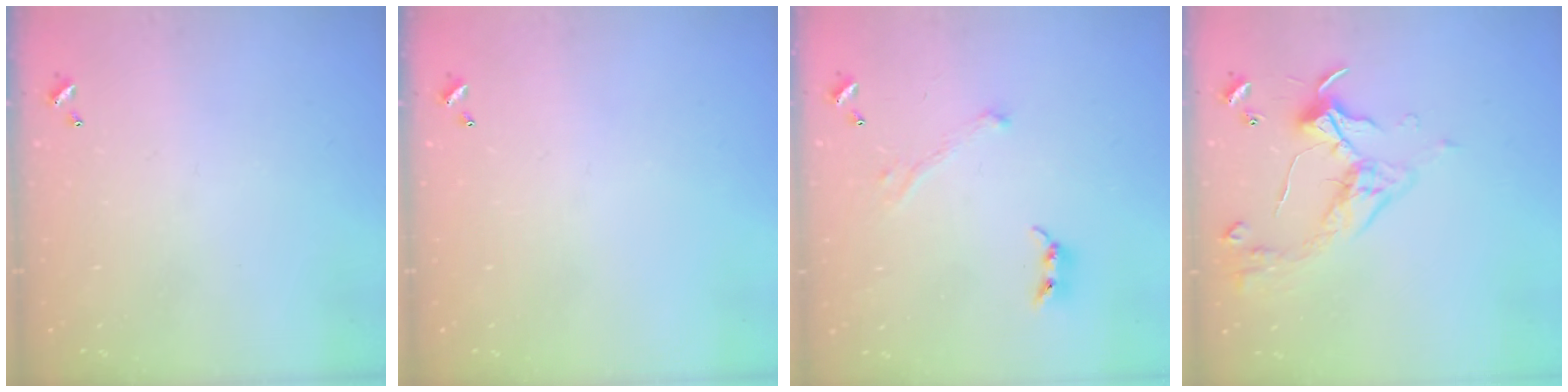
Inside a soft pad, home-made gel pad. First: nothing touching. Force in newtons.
{"total": 0.0}
{"total": 1.8, "press": 1.6, "slide": 0.9}
{"total": 3.2, "press": 3.2, "slide": 0.6}